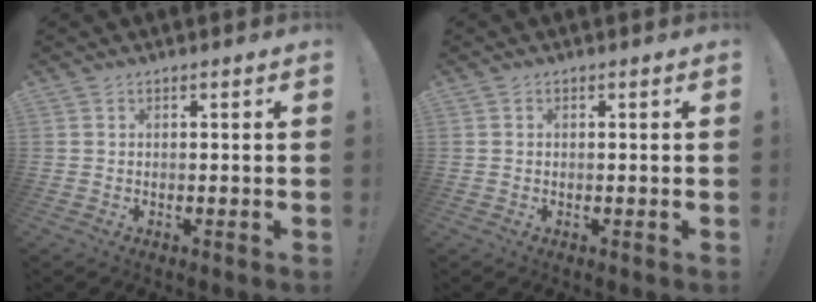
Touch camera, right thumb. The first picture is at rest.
{"total": 0.0}